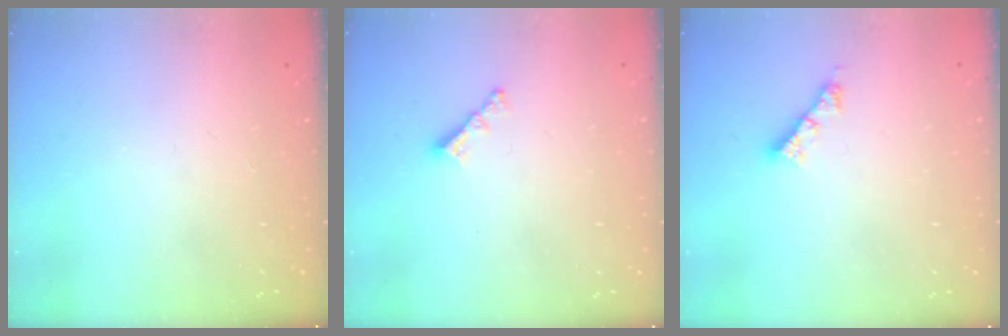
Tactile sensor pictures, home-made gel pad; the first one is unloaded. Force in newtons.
{"total": 3.4, "press": 3.4, "slide": 0.1}
{"total": 4.1, "press": 4.0, "slide": 0.3}